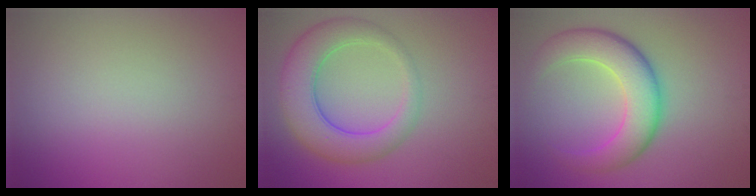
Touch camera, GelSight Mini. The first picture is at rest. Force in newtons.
{"total": 6.7, "press": 6.7, "slide": 0.2}
{"total": 6.7, "press": 6.7, "slide": 0.1}